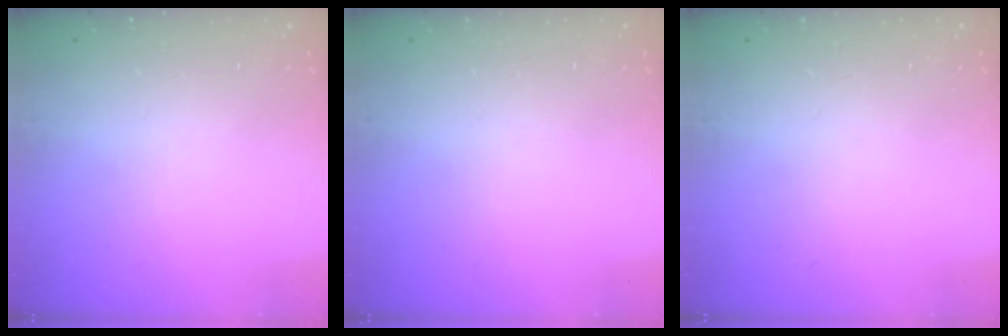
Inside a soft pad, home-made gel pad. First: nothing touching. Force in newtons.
{"total": 0.0}
{"total": 0.0}